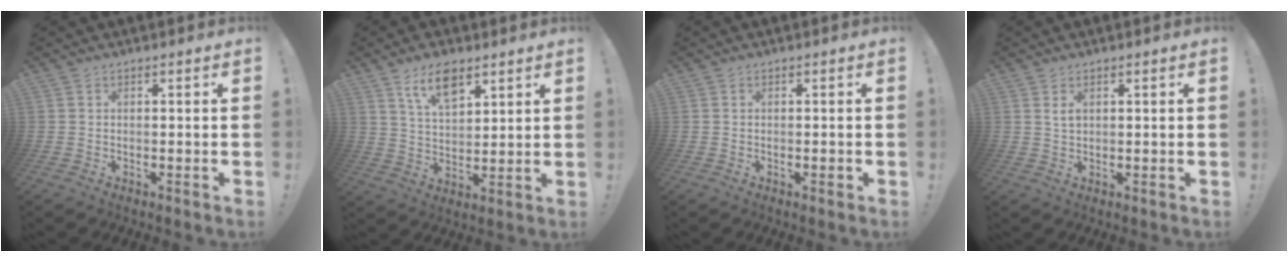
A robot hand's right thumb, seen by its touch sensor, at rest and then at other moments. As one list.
[{"total": 10.1, "force": [6.2, 4.9, 6.3], "torque": [-0.111, -0.020, 0.114]}, {"total": 0.6, "force": [-0.2, 0.3, 0.5], "torque": [0.003, -0.001, -0.004]}, {"total": 2.0, "force": [0.9, 1.0, 1.5], "torque": [-0.019, -0.004, 0.013]}]